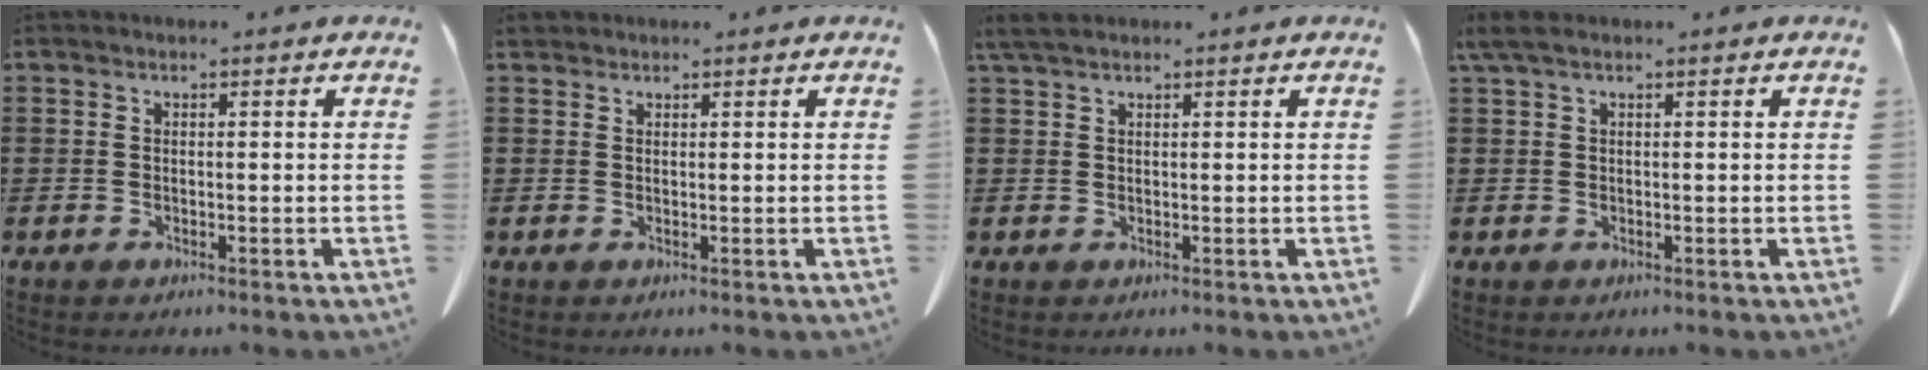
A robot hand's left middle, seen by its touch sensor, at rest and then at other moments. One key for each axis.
{"total": 0.9, "fx": 0.9, "fy": 0.4, "fz": 0.2, "tx": -0.008, "ty": 0.000, "tz": 0.018}
{"total": 2.0, "fx": 1.5, "fy": 0.4, "fz": 1.3, "tx": -0.030, "ty": 0.001, "tz": 0.030}
{"total": 1.5, "fx": 0.7, "fy": 0.3, "fz": 1.3, "tx": -0.028, "ty": 0.002, "tz": 0.014}